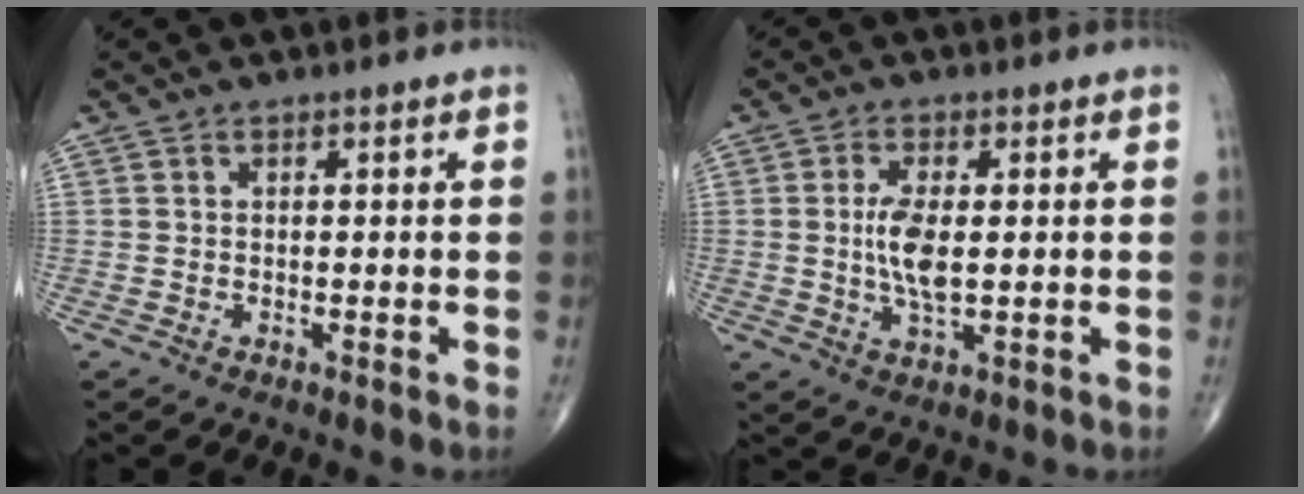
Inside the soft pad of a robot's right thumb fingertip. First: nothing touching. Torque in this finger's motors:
{"motor_torque": [1.52, 1.39, 1.30, -0.31, 0.09]}